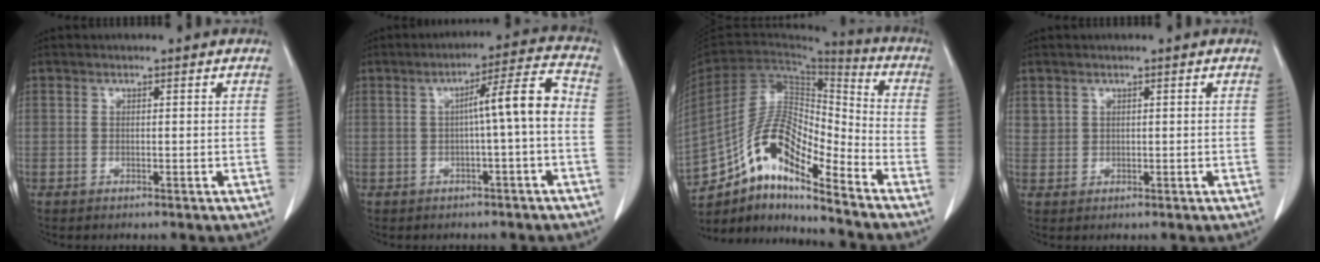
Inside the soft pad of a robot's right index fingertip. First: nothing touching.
{"total": 7.0, "force": [-0.6, -0.3, 7.0], "torque": [-0.103, 0.021, -0.008]}
{"total": 14.5, "force": [-10.3, 3.4, 9.7], "torque": [-0.182, 0.036, -0.182]}
{"total": 1.5, "force": [0.8, 1.3, 0.2], "torque": [0.009, 0.008, 0.013]}